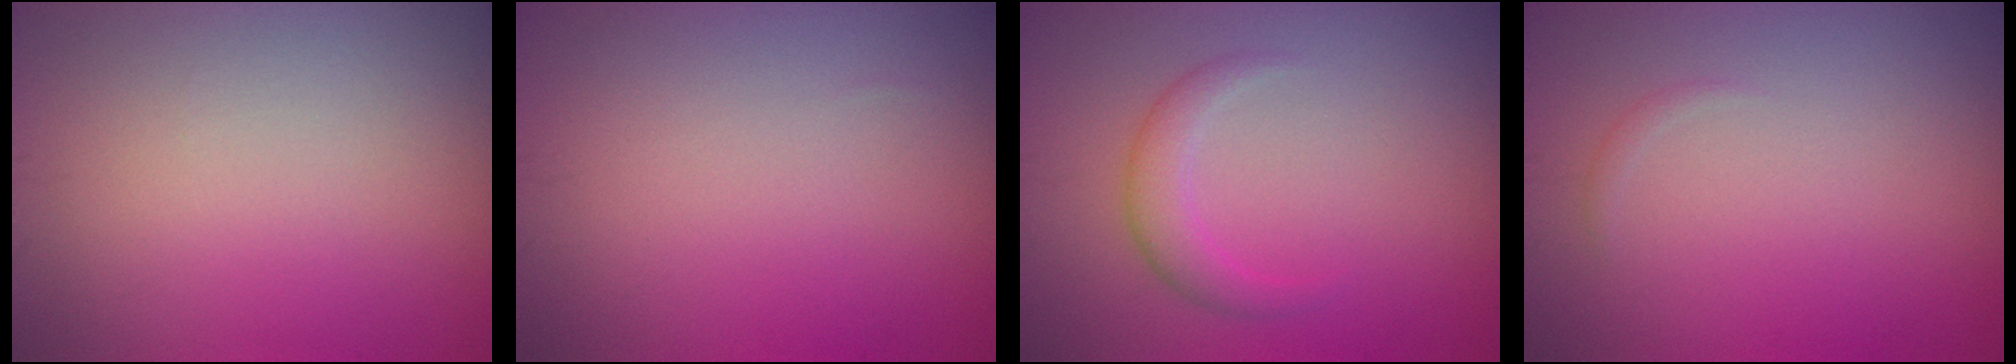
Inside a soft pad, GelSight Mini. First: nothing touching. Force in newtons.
{"total": 0.0}
{"total": 2.2, "press": 2.2, "slide": 0.1}
{"total": 0.5, "press": 0.5, "slide": 0.0}